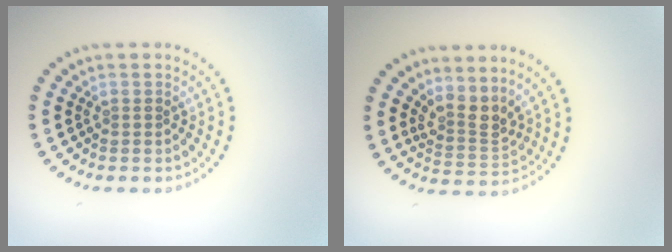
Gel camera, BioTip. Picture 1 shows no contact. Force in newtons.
{"total": 2.8, "press": 2.0, "slide": 1.9}